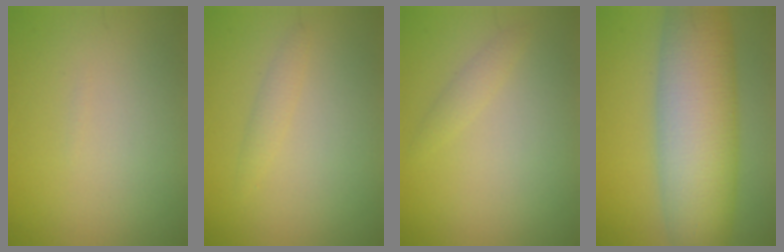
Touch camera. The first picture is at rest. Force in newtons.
{"total": 1.2, "press": 1.2, "slide": 0.0}
{"total": 1.1, "press": 1.1, "slide": 0.1}
{"total": 12.1, "press": 12.1, "slide": 0.6}